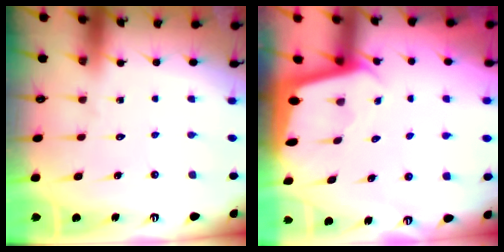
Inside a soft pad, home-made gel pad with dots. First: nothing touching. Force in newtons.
{"total": 1.8, "press": 1.8, "slide": 0.1}